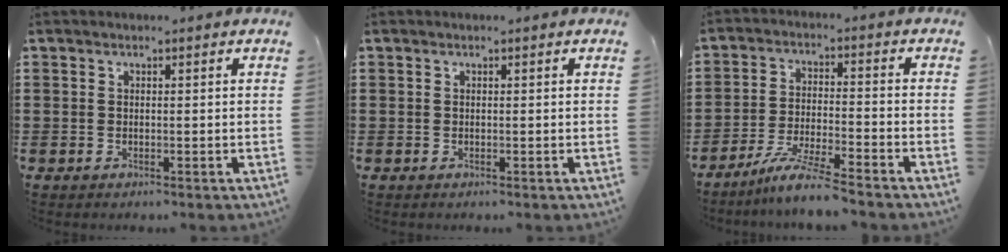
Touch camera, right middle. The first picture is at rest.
{"total": 0.0}
{"total": 7.0, "force": [-6.1, -0.3, 3.4], "torque": [-0.073, -0.016, -0.117]}